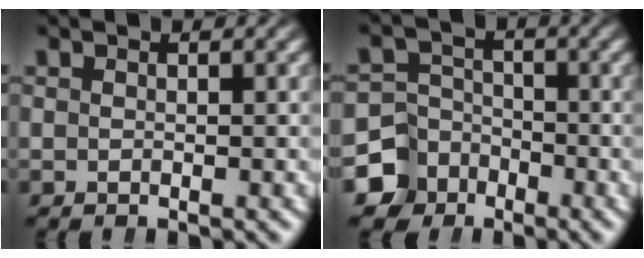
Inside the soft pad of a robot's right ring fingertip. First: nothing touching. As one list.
[{"total": 7.5, "force": [-3.9, 6.1, 2.0], "torque": [-0.020, -0.032, -0.061]}]